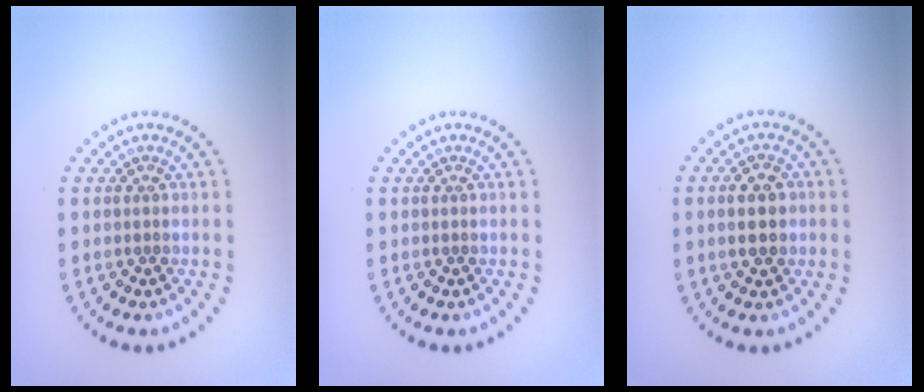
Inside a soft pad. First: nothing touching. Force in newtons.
{"total": 0.0}
{"total": 3.2, "press": 3.2, "slide": 0.2}